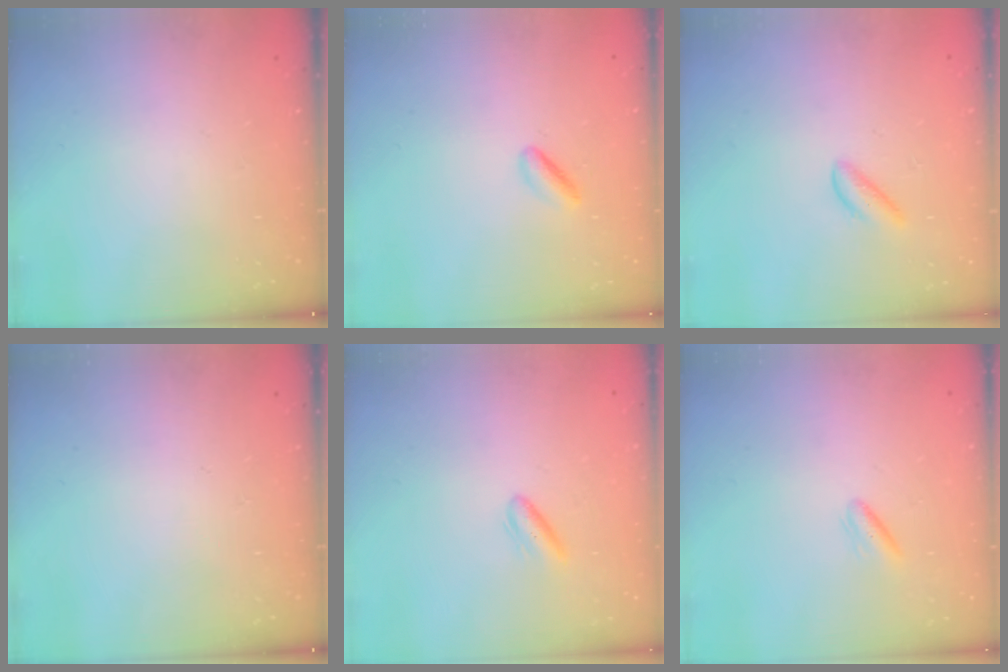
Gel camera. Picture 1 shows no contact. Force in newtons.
{"total": 2.8, "press": 2.7, "slide": 0.8}
{"total": 1.9, "press": 1.9, "slide": 0.4}
{"total": 0.0}
{"total": 4.0, "press": 3.7, "slide": 1.5}
{"total": 2.9, "press": 2.8, "slide": 1.0}